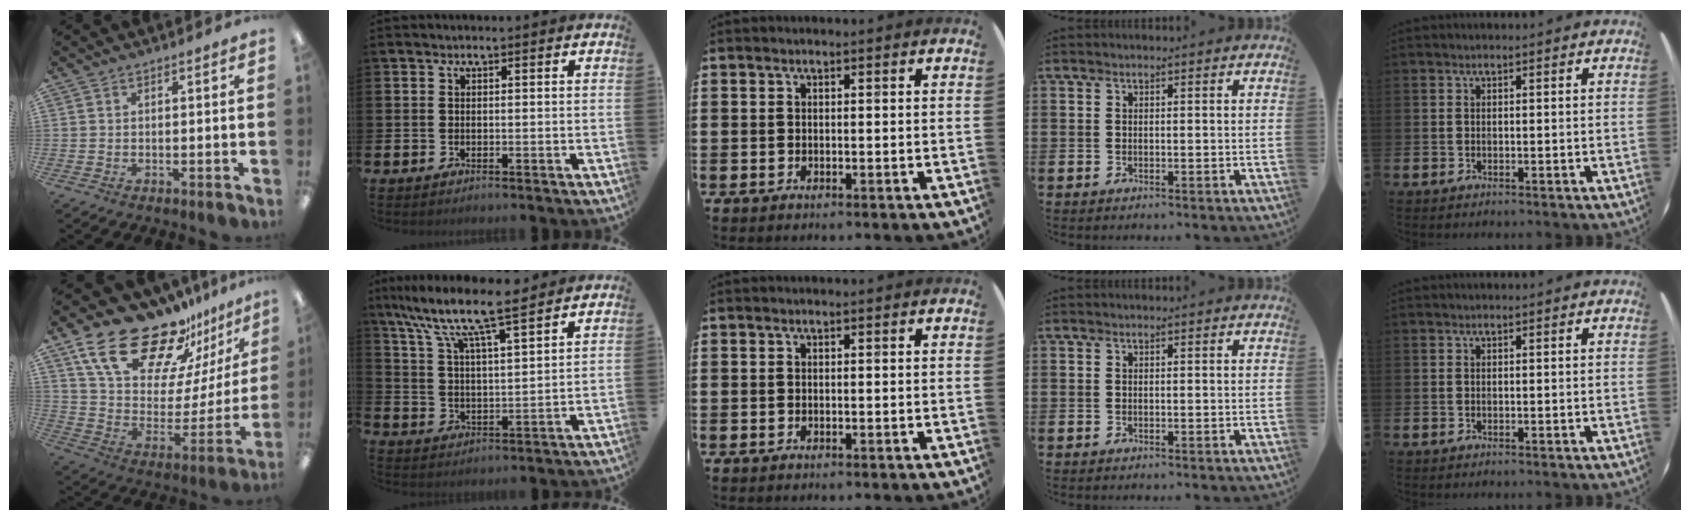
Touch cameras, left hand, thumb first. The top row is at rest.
{"thumb": {"total": 23.2, "force": [18.0, 10.1, 10.7], "torque": [-0.181, -0.121, 0.319]}, "index": {"total": 9.0, "force": [7.9, 1.3, 4.0], "torque": [-0.106, -0.049, 0.135]}}